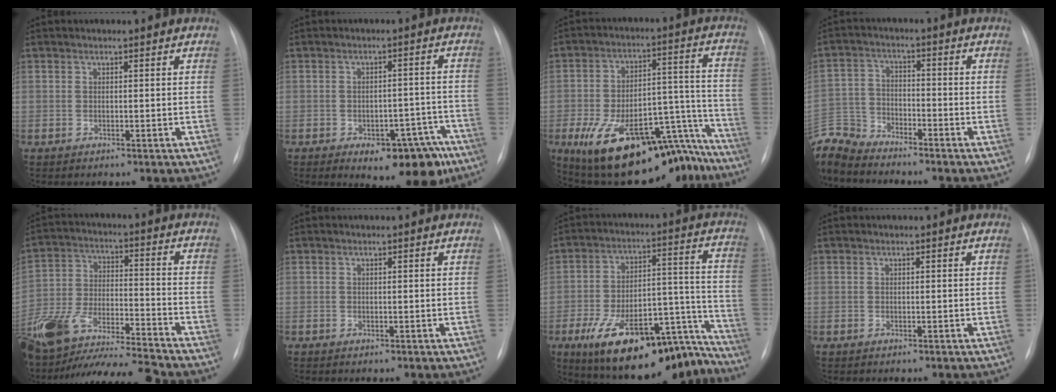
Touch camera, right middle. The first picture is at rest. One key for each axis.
{"total": 11.0, "fx": -7.0, "fy": 4.7, "fz": 7.0, "tx": -0.061, "ty": 0.028, "tz": -0.086}
{"total": 23.9, "fx": -17.5, "fy": 9.2, "fz": 13.5, "tx": -0.137, "ty": 0.053, "tz": -0.250}
{"total": 8.5, "fx": -8.3, "fy": 1.7, "fz": 0.3, "tx": -0.018, "ty": 0.006, "tz": -0.171}
{"total": 19.3, "fx": -17.1, "fy": 1.7, "fz": 8.8, "tx": -0.205, "ty": -0.006, "tz": -0.302}
{"total": 0.0}
{"total": 22.3, "fx": -17.1, "fy": 7.8, "fz": 12.0, "tx": -0.132, "ty": 0.059, "tz": -0.258}
{"total": 0.0}